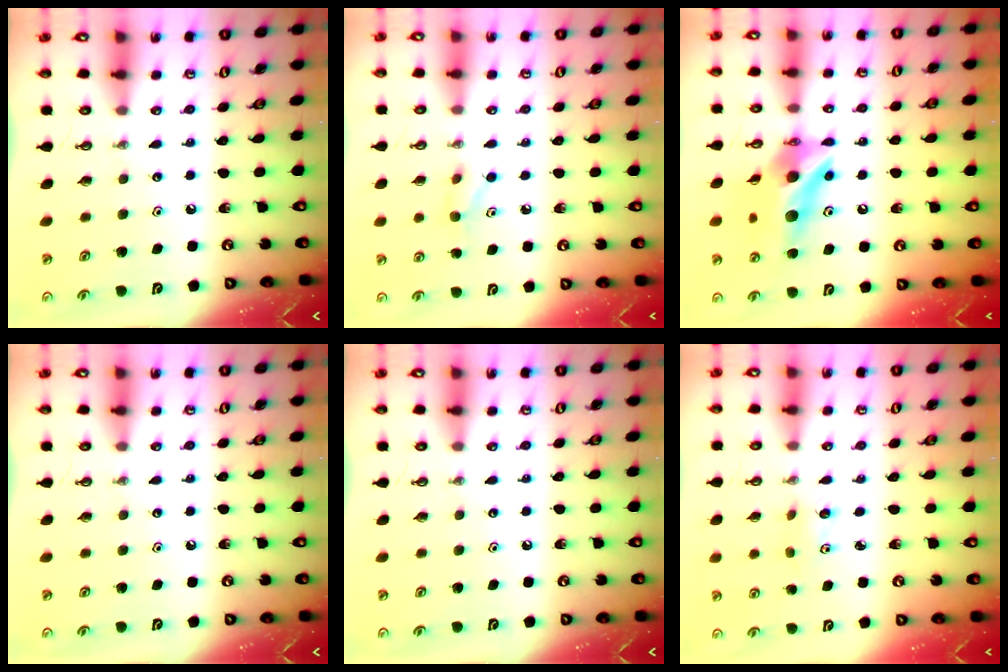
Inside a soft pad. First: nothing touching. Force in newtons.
{"total": 5.3, "press": 5.3, "slide": 0.6}
{"total": 13.0, "press": 12.9, "slide": 1.3}
{"total": 0.0}
{"total": 0.0}
{"total": 6.9, "press": 4.9, "slide": 4.8}